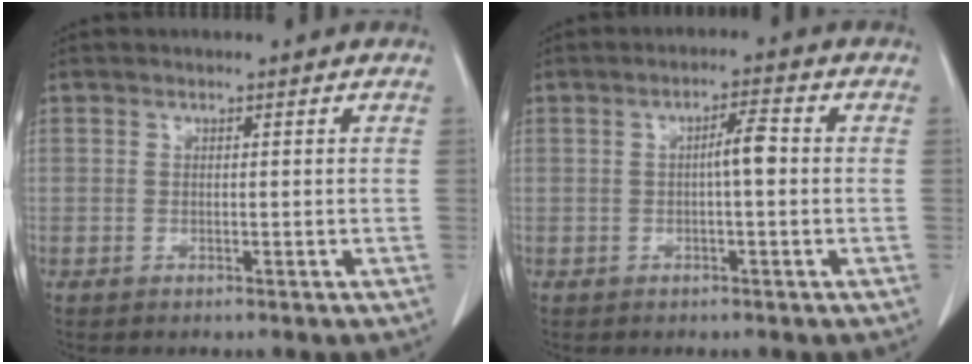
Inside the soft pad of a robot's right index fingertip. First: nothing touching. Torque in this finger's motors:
{"motor_torque": [0.46, -0.02, 0.19, 0.06]}